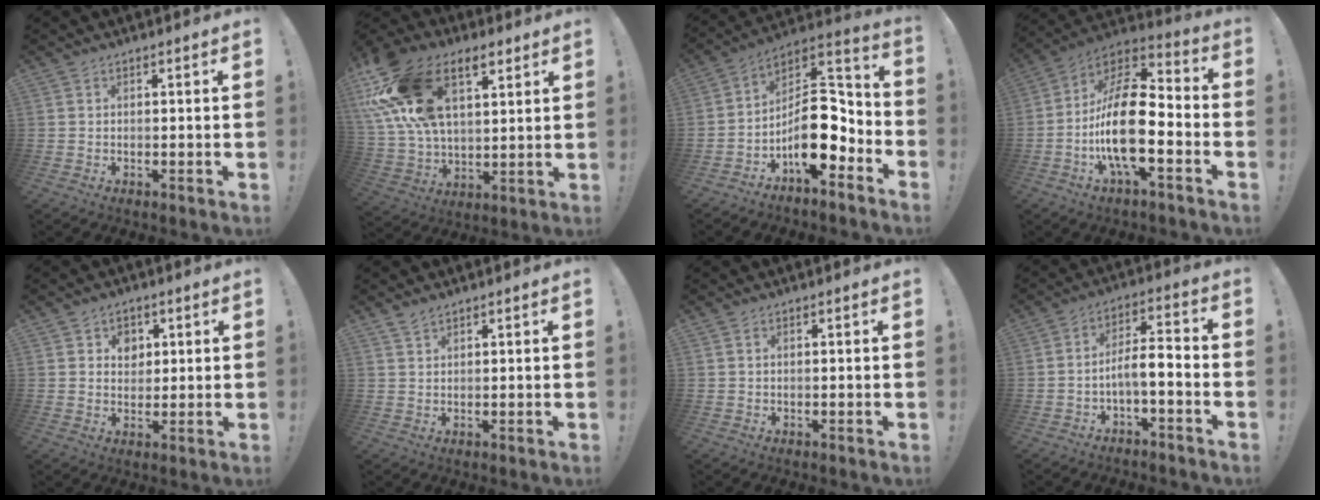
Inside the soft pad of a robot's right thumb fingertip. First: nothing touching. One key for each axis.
{"total": 23.5, "fx": 10.6, "fy": 14.3, "fz": 15.3, "tx": -0.296, "ty": -0.042, "tz": 0.190}
{"total": 16.5, "fx": -4.2, "fy": 9.1, "fz": 13.1, "tx": -0.193, "ty": 0.019, "tz": -0.061}
{"total": 20.6, "fx": -4.8, "fy": 8.8, "fz": 18.1, "tx": -0.344, "ty": 0.024, "tz": -0.080}
{"total": 4.6, "fx": 1.5, "fy": 4.0, "fz": 1.7, "tx": -0.018, "ty": -0.002, "tz": 0.025}
{"total": 2.2, "fx": 2.0, "fy": 0.7, "fz": 0.8, "tx": -0.012, "ty": -0.013, "tz": 0.036}
{"total": 0.7, "fx": 0.5, "fy": 0.4, "fz": 0.4, "tx": -0.009, "ty": 0.003, "tz": 0.009}
{"total": 7.3, "fx": -3.2, "fy": 2.0, "fz": 6.2, "tx": -0.118, "ty": 0.008, "tz": -0.057}